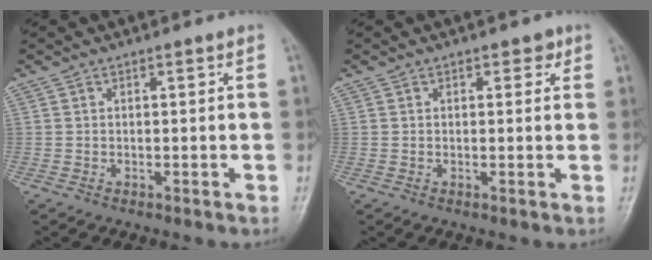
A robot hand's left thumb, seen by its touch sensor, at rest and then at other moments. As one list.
[{"total": 2.0, "force": [1.0, 1.3, 1.1], "torque": [0.002, -0.001, 0.009]}]